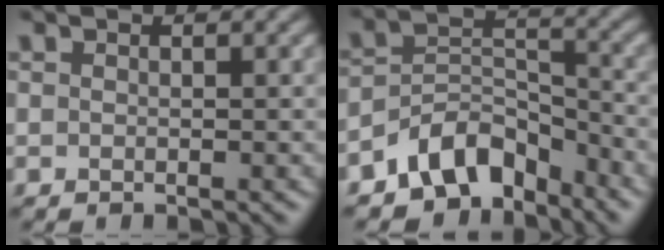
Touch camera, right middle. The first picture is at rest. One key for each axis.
{"total": 6.5, "fx": -4.7, "fy": 3.6, "fz": 2.7, "tx": -0.035, "ty": 0.005, "tz": -0.096}